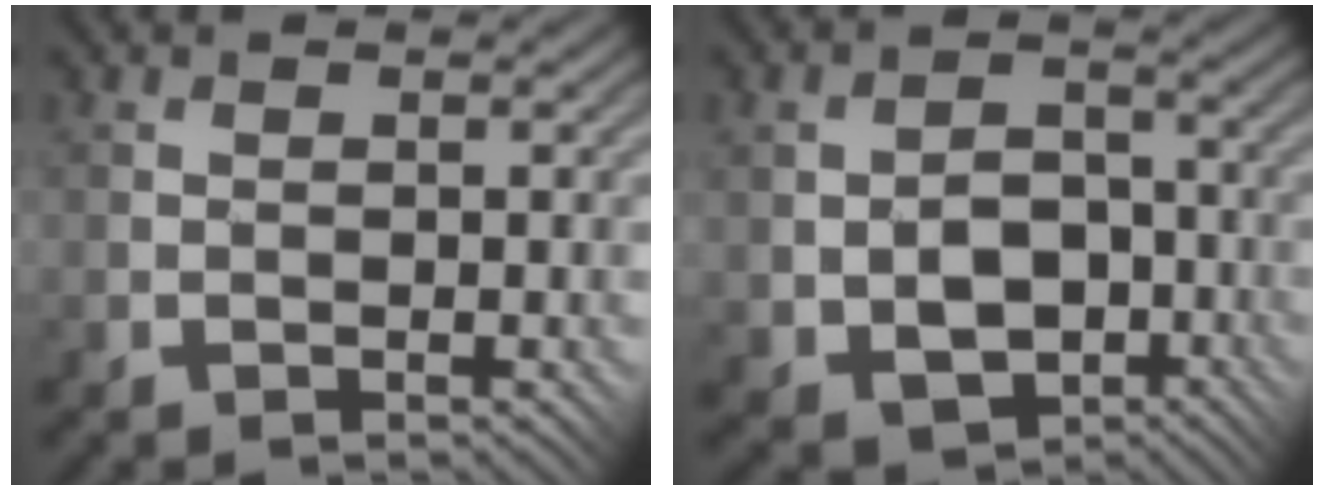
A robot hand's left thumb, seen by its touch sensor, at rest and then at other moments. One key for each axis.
{"total": 8.1, "fx": -2.2, "fy": 5.9, "fz": 5.1, "tx": -0.112, "ty": -0.019, "tz": -0.040}